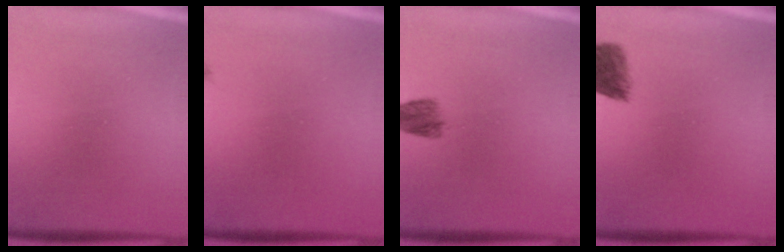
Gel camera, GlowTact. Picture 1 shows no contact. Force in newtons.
{"total": 0.7}
{"total": 2.1}
{"total": 5.2}